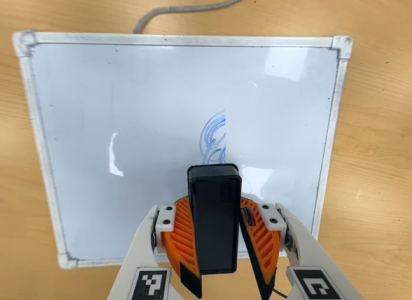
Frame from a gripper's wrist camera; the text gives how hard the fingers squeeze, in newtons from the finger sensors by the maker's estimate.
{"total": 8.9, "left": 9.6, "right": 8.2}